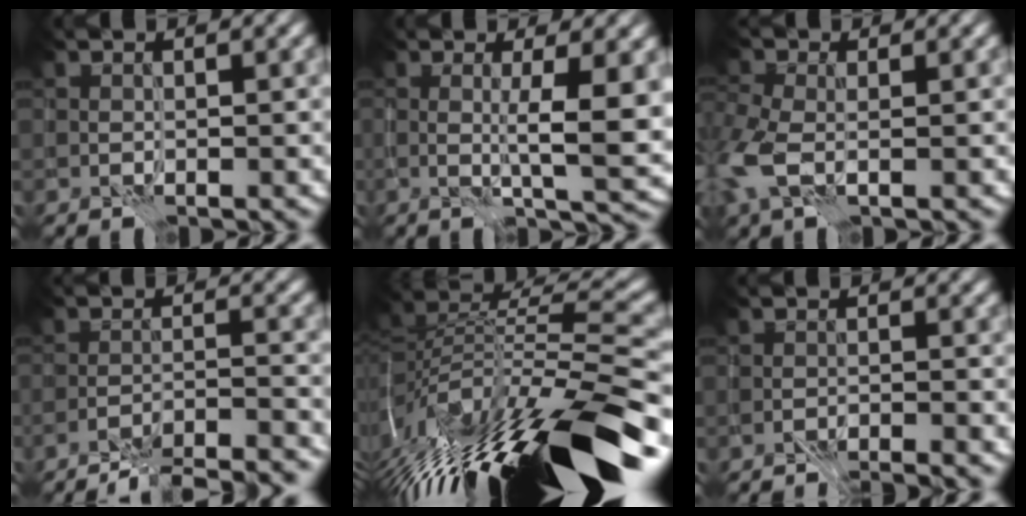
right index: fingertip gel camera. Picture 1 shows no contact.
{"total": 5.3, "force": [0.3, 0.9, 5.2], "torque": [-0.079, -0.005, 0.010]}
{"total": 5.1, "force": [-1.1, 3.2, 3.8], "torque": [-0.103, -0.012, -0.025]}
{"total": 12.8, "force": [-11.9, 2.6, 4.0], "torque": [-0.048, 0.008, -0.149]}
{"total": 16.5, "force": [-8.4, 4.8, 13.4], "torque": [-0.232, 0.008, -0.140]}
{"total": 3.5, "force": [-3.4, 0.1, 0.6], "torque": [-0.010, 0.003, -0.050]}